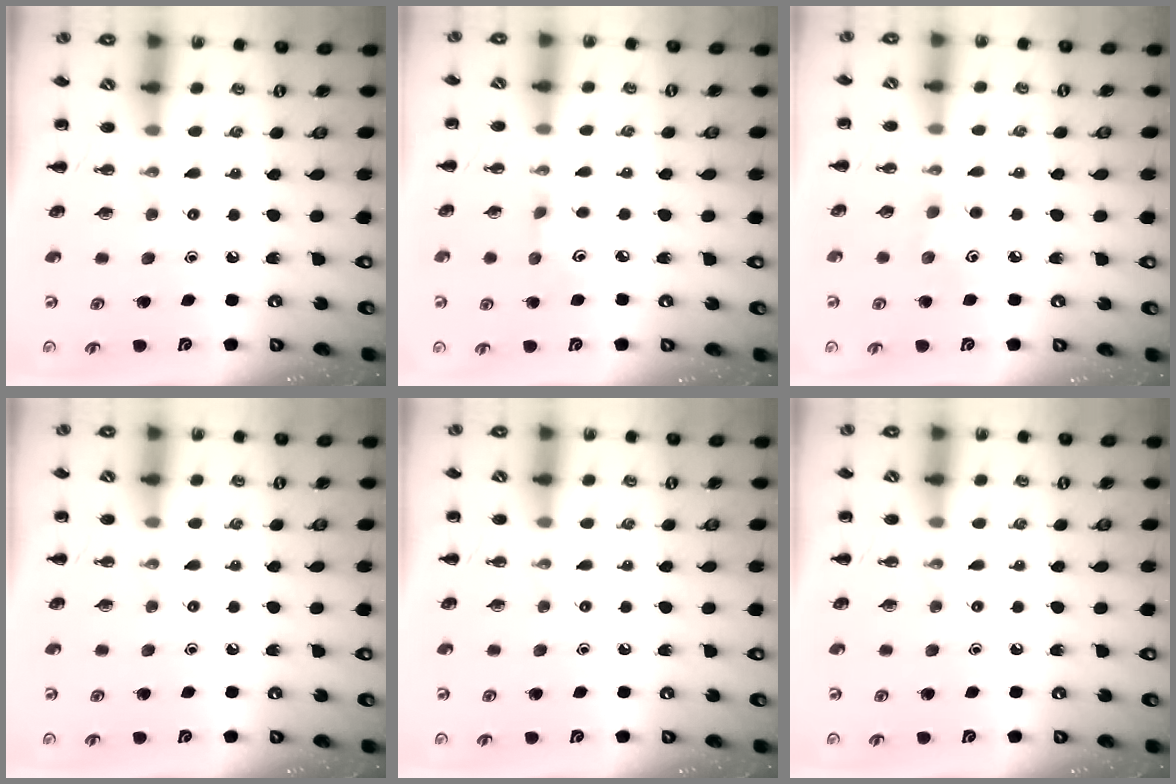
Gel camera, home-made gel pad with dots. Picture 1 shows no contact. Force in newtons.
{"total": 3.8, "press": 3.6, "slide": 1.1}
{"total": 3.6, "press": 3.5, "slide": 1.0}
{"total": 0.0}
{"total": 0.0}
{"total": 0.0}